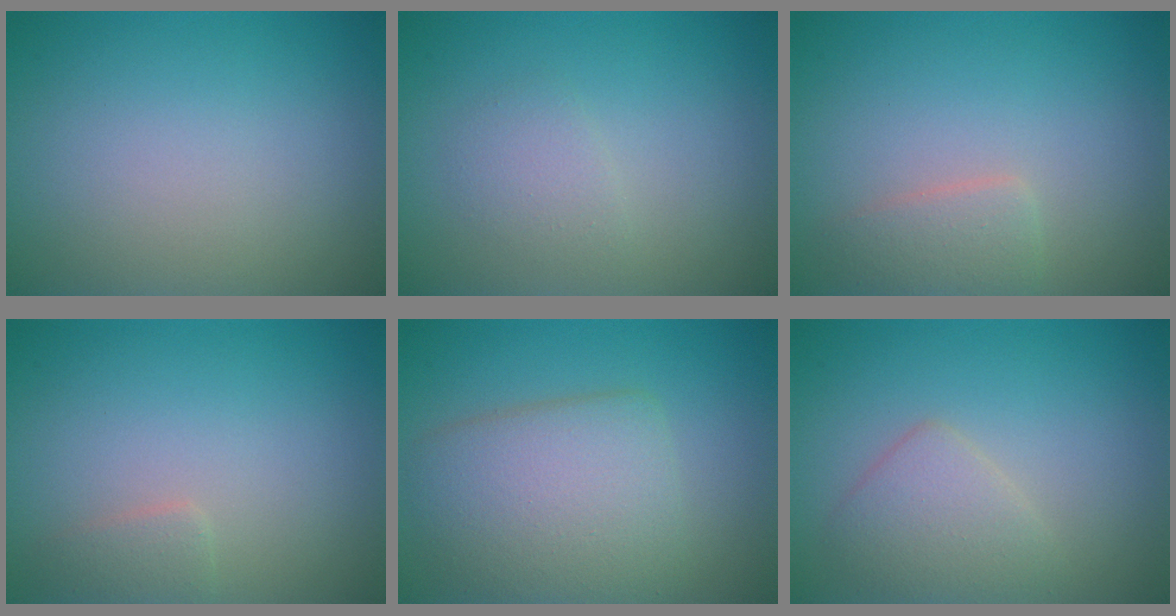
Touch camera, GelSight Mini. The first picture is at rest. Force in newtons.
{"total": 1.4, "press": 1.4, "slide": 0.1}
{"total": 2.0, "press": 2.0, "slide": 0.1}
{"total": 1.2, "press": 1.2, "slide": 0.0}
{"total": 6.0, "press": 6.0, "slide": 0.3}
{"total": 2.7, "press": 2.7, "slide": 0.2}